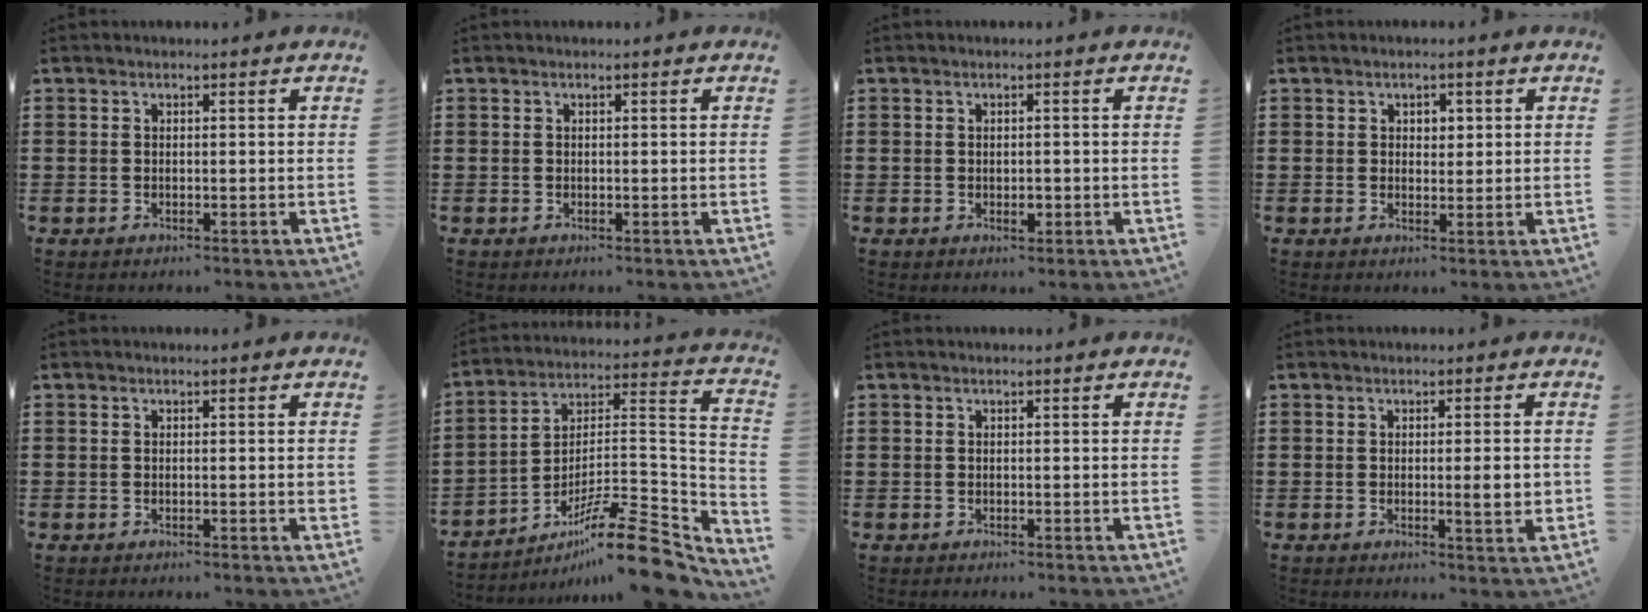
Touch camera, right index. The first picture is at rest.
{"total": 0.0}
{"total": 1.6, "force": [-0.2, 0.8, 1.3], "torque": [-0.024, 0.000, -0.004]}
{"total": 1.6, "force": [0.6, 1.2, 0.8], "torque": [-0.019, 0.009, 0.010]}
{"total": 0.7, "force": [0.0, 0.2, 0.7], "torque": [-0.013, 0.000, 0.001]}
{"total": 14.4, "force": [-10.4, 2.7, 9.6], "torque": [-0.146, 0.038, -0.186]}
{"total": 0.0}
{"total": 3.8, "force": [0.0, 0.7, 3.7], "torque": [-0.057, -0.004, -0.002]}